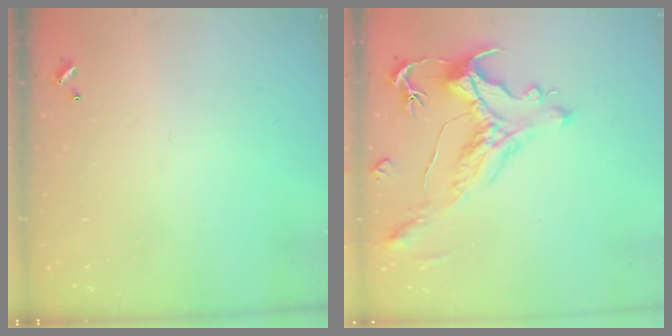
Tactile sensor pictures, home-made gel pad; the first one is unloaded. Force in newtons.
{"total": 1.2, "press": 0.2, "slide": 1.2}